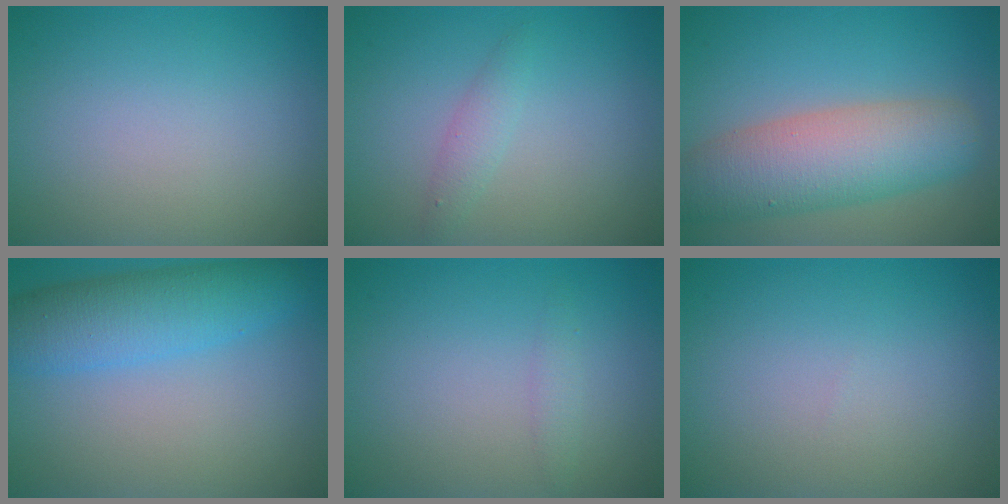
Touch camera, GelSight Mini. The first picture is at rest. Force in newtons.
{"total": 1.4, "press": 1.4, "slide": 0.0}
{"total": 7.8, "press": 7.8, "slide": 0.5}
{"total": 6.0, "press": 6.0, "slide": 0.2}
{"total": 1.0, "press": 1.0, "slide": 0.0}
{"total": 0.0}